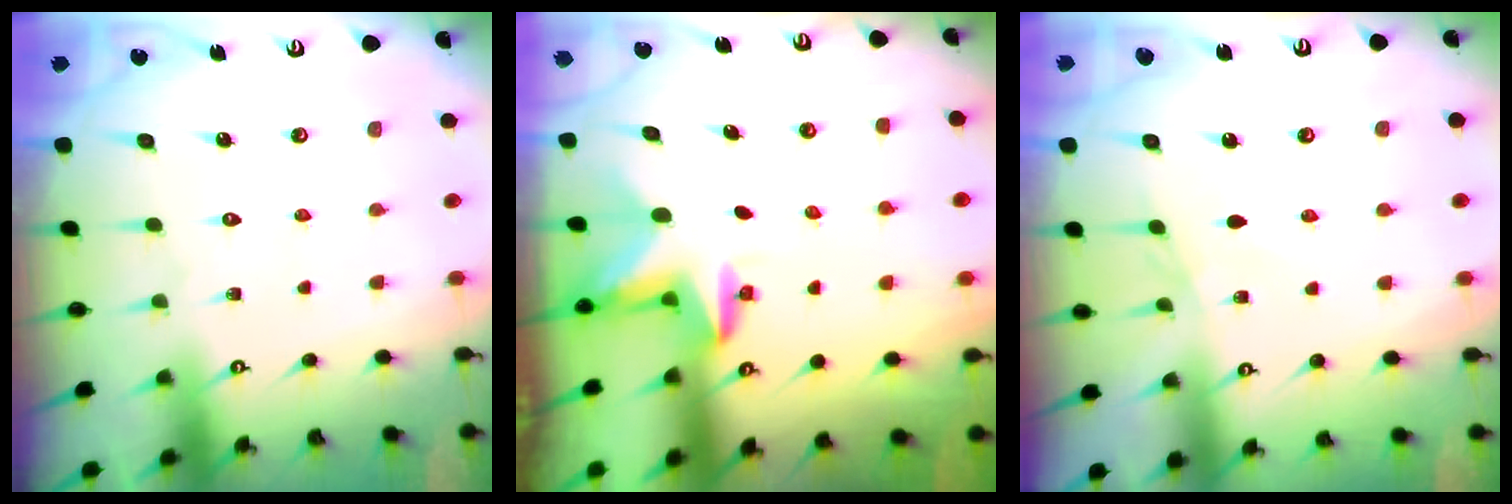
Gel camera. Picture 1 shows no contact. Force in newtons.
{"total": 3.5, "press": 3.5, "slide": 0.1}
{"total": 3.6, "press": 3.6, "slide": 0.5}